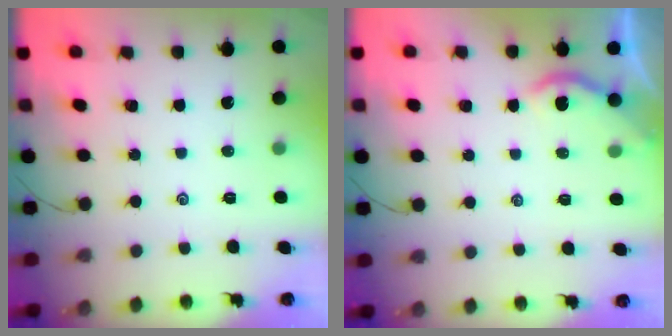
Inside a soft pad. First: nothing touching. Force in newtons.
{"total": 4.8, "press": 4.8, "slide": 0.3}